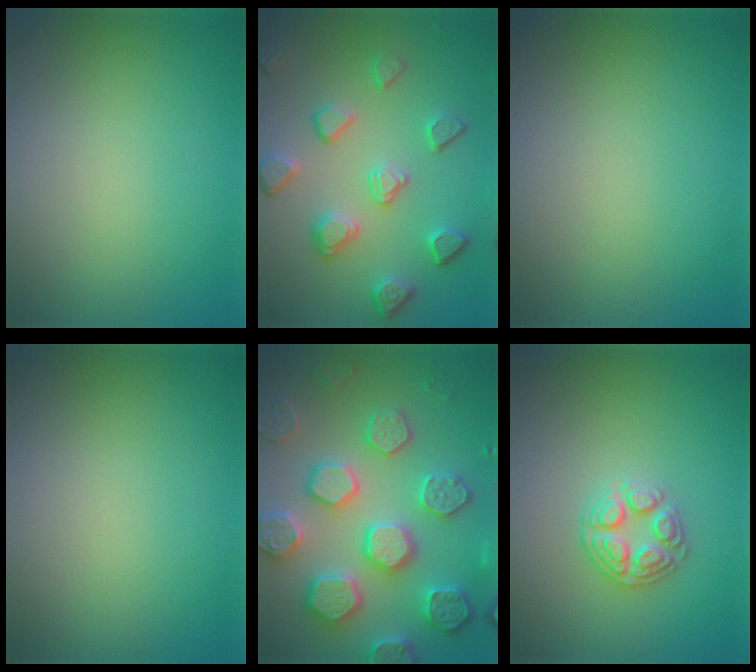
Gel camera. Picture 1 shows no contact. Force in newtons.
{"total": 4.8, "press": 3.7, "slide": 3.0}
{"total": 0.0}
{"total": 0.0}
{"total": 7.9, "press": 7.7, "slide": 1.7}
{"total": 2.9, "press": 2.9, "slide": 0.1}